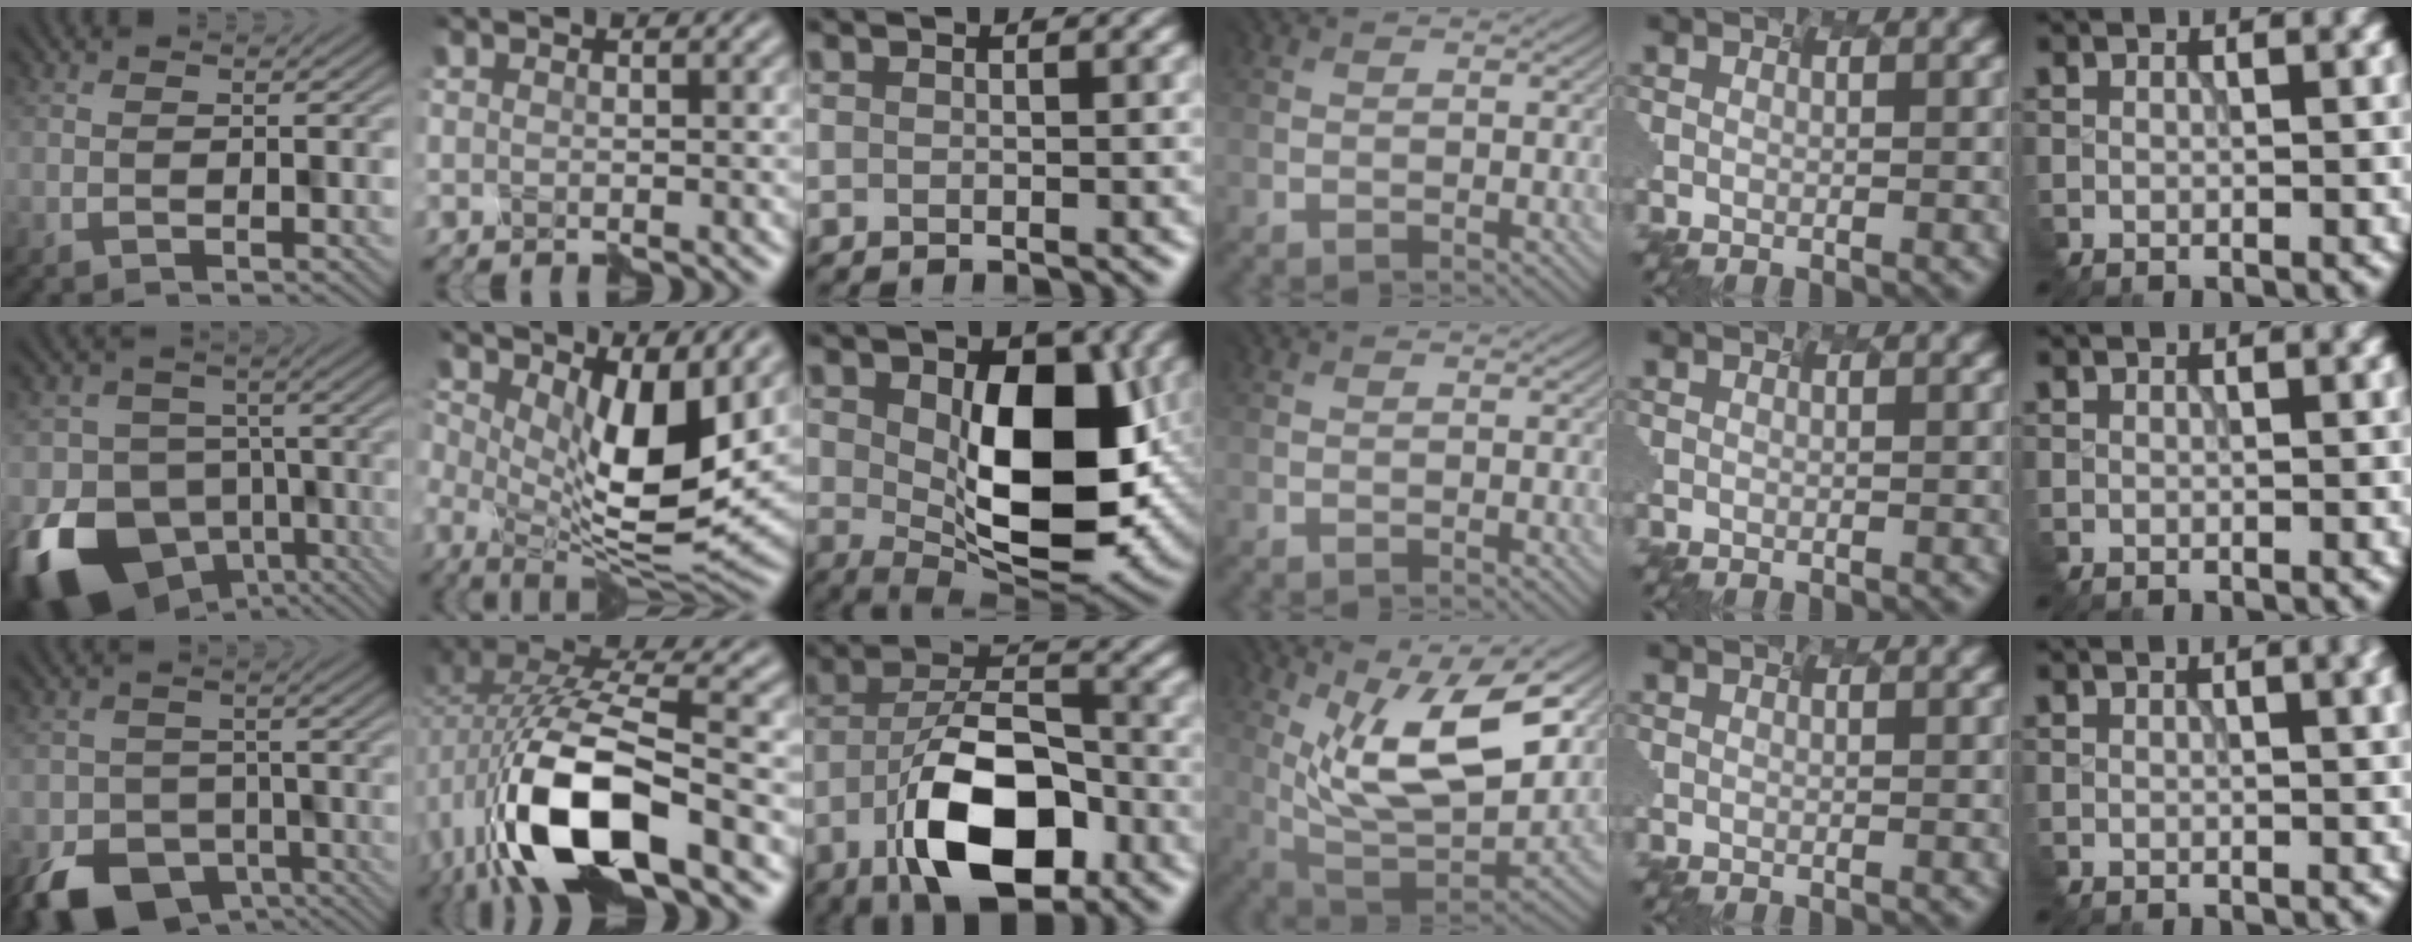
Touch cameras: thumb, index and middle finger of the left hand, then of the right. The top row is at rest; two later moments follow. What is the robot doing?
{"motion": "disassemble", "object": "markers"}